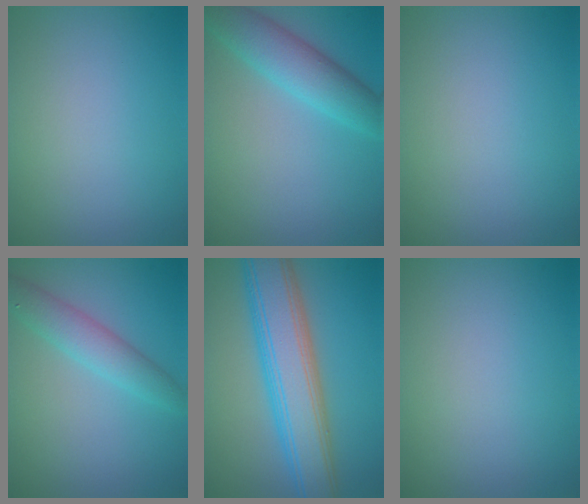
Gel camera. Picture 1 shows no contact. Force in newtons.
{"total": 4.8, "press": 4.8, "slide": 0.2}
{"total": 0.0}
{"total": 3.4, "press": 3.4, "slide": 0.1}
{"total": 8.6, "press": 8.6, "slide": 0.1}
{"total": 0.0}